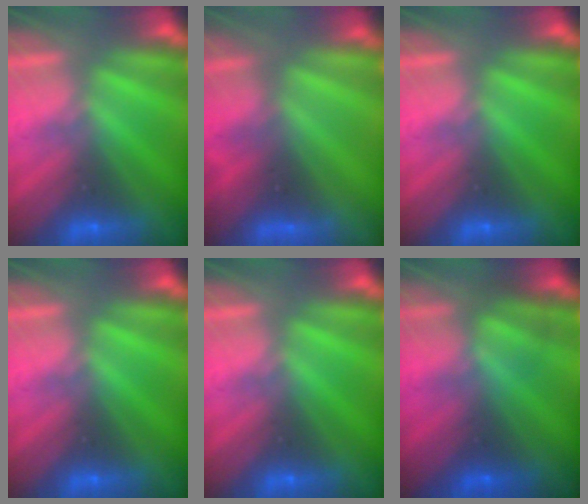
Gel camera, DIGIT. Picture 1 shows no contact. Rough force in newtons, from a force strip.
{"total": 5.3}
{"total": 0.0}
{"total": 0.0}
{"total": 0.0}
{"total": 4.7}